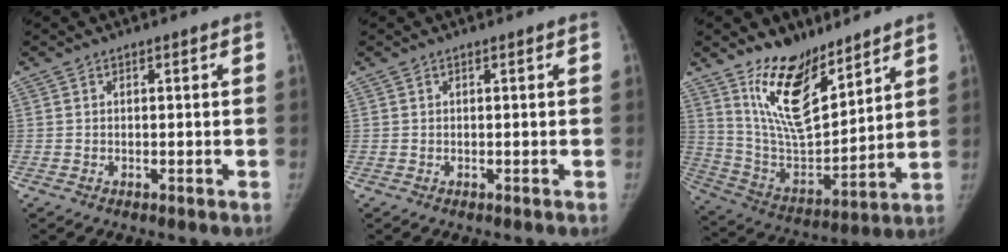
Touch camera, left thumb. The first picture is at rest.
{"total": 0.0}
{"total": 17.4, "force": [11.8, 7.3, 10.6], "torque": [-0.139, -0.085, 0.230]}